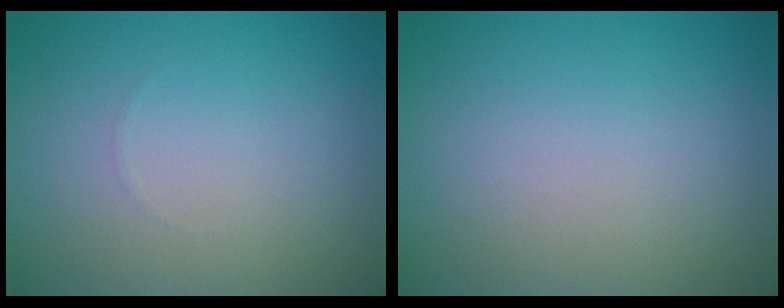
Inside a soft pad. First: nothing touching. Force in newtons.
{"total": 0.0}